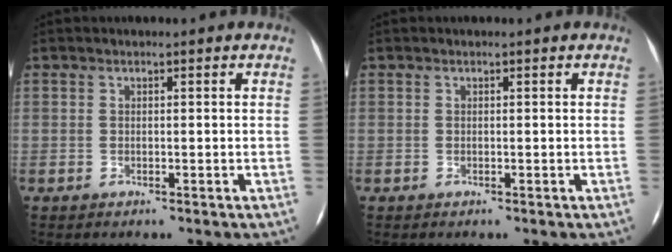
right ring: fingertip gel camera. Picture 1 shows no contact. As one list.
[{"total": 0.0}]